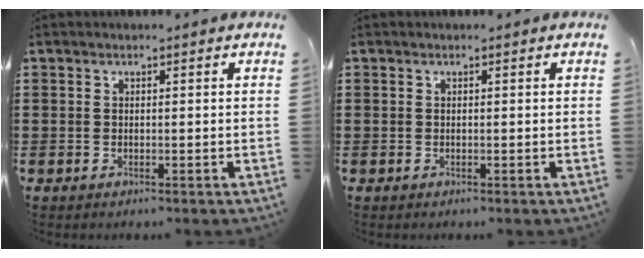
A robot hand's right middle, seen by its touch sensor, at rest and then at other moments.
{"total": 0.0}